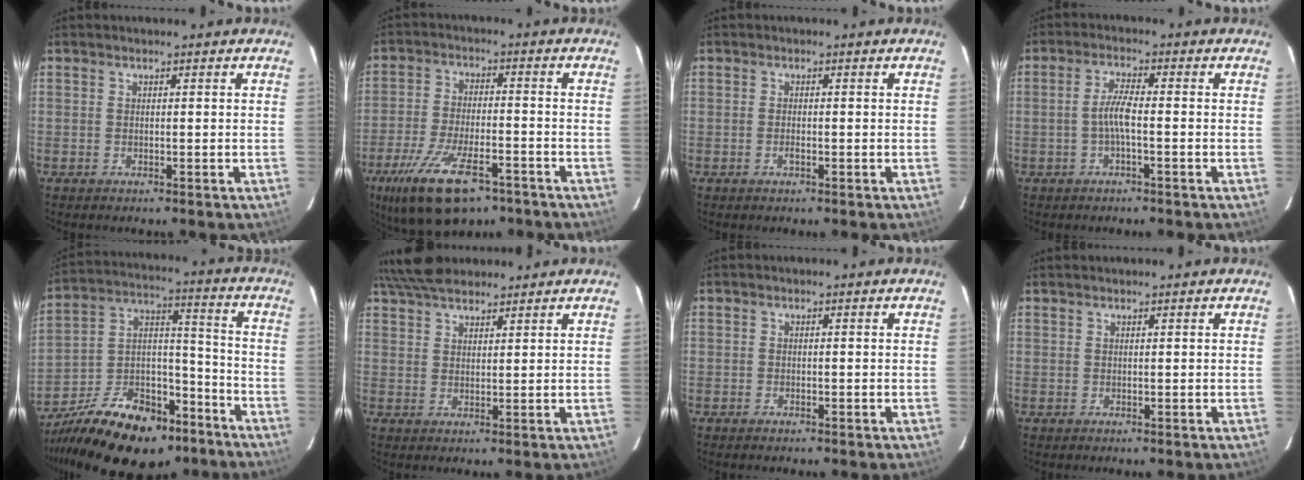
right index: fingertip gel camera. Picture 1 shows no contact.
{"total": 15.2, "force": [-9.9, 5.7, 10.1], "torque": [-0.211, -0.037, -0.167]}
{"total": 1.1, "force": [-0.5, 0.4, 0.9], "torque": [-0.017, 0.000, -0.009]}
{"total": 3.7, "force": [-1.0, 0.3, 3.5], "torque": [-0.072, 0.006, -0.020]}
{"total": 22.0, "force": [-15.0, 11.2, 11.5], "torque": [-0.223, 0.028, -0.224]}
{"total": 7.4, "force": [6.7, 1.9, 2.3], "torque": [-0.049, 0.027, 0.122]}
{"total": 0.8, "force": [-0.2, -0.5, -0.5], "torque": [0.009, -0.005, -0.004]}
{"total": 1.2, "force": [0.9, -0.6, -0.5], "torque": [0.007, 0.000, 0.018]}